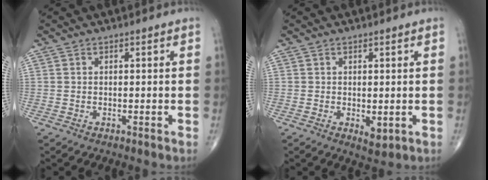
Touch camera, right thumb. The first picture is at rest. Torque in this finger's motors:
{"motor_torque": [2.56, 2.43, 0.13, -0.35, -0.03]}